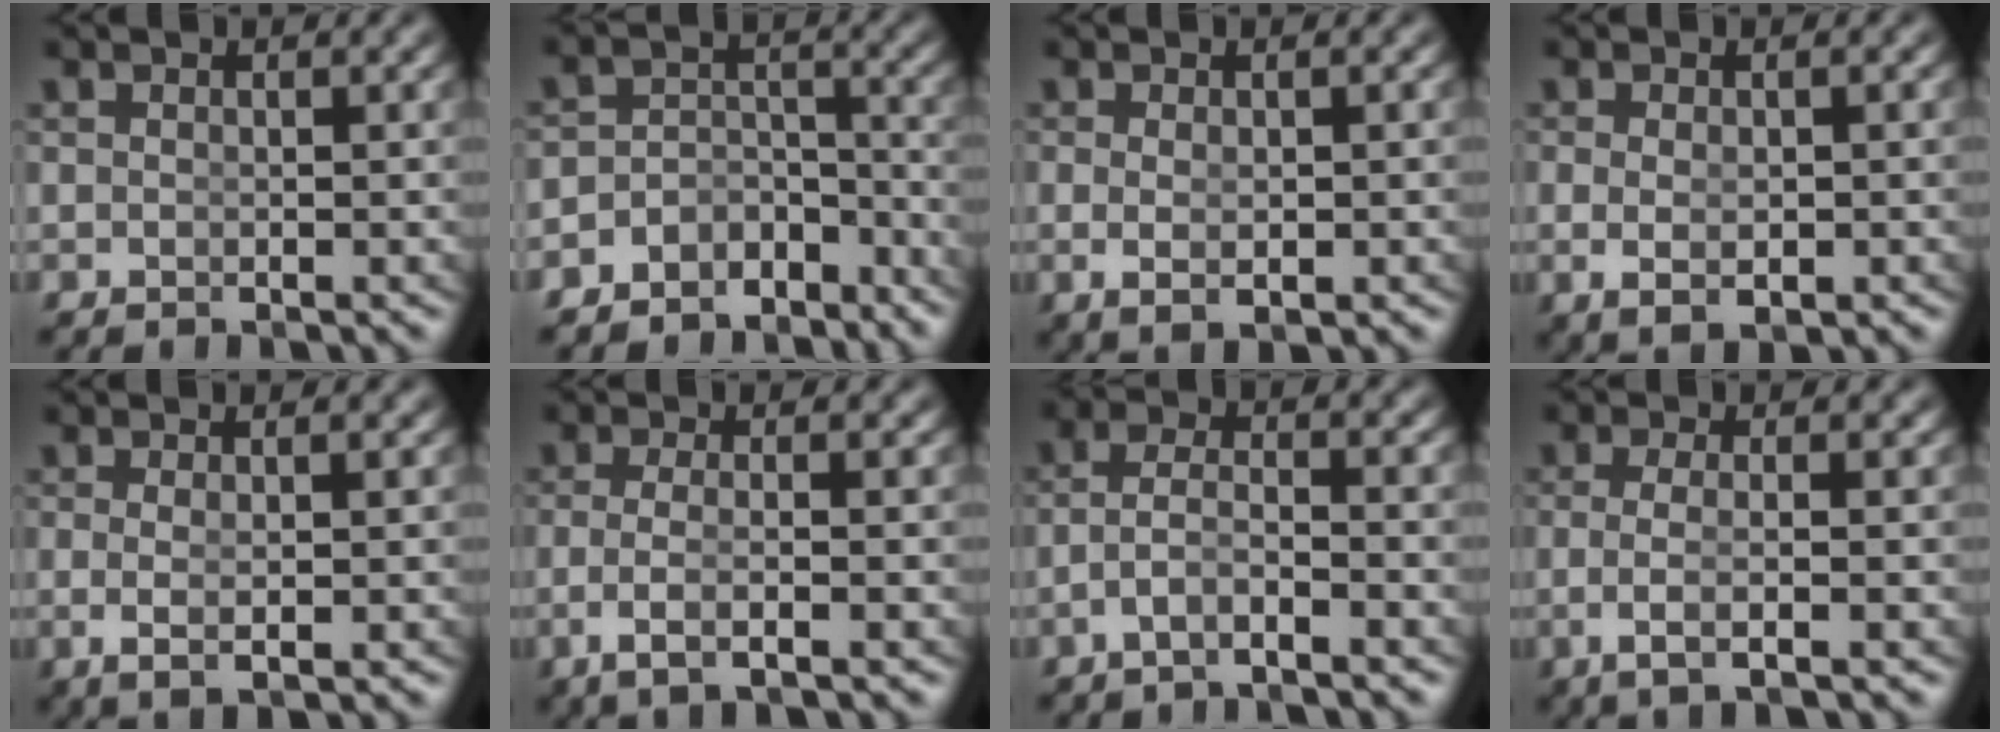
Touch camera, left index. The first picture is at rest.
{"total": 6.0, "force": [-4.7, 3.4, 1.7], "torque": [-0.018, -0.011, -0.084]}
{"total": 2.1, "force": [-0.5, 0.4, 2.0], "torque": [-0.045, -0.018, 0.008]}
{"total": 2.8, "force": [-0.8, 1.1, 2.5], "torque": [-0.058, -0.021, 0.007]}
{"total": 2.5, "force": [-0.5, 0.3, 2.5], "torque": [-0.051, -0.014, 0.007]}
{"total": 3.4, "force": [-1.4, 0.5, 3.1], "torque": [-0.075, -0.016, -0.012]}
{"total": 3.2, "force": [-2.0, 0.9, 2.4], "torque": [-0.054, -0.017, -0.029]}
{"total": 3.5, "force": [-1.0, 0.5, 3.3], "torque": [-0.074, -0.013, -0.007]}